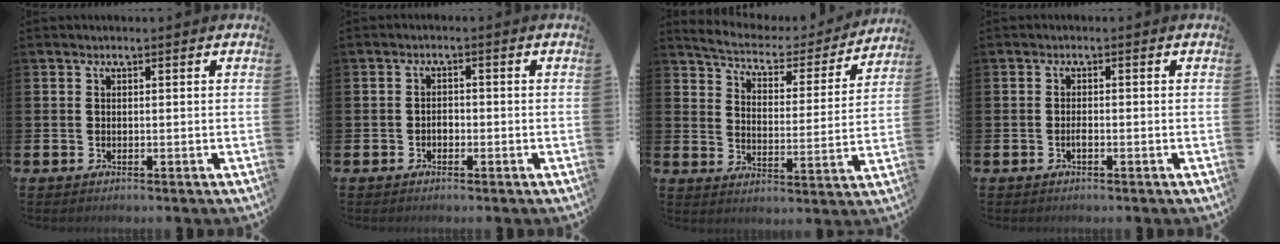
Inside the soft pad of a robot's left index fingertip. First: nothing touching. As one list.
[{"total": 1.3, "force": [-0.5, 1.0, 0.6], "torque": [-0.004, -0.001, -0.014]}, {"total": 6.1, "force": [5.7, 1.5, 1.6], "torque": [-0.056, -0.045, 0.093]}, {"total": 1.0, "force": [-0.4, 0.2, 0.8], "torque": [-0.016, -0.002, -0.007]}]